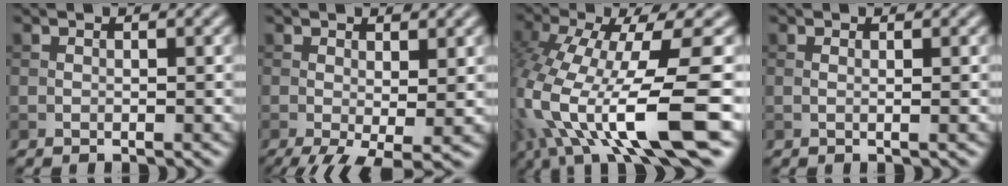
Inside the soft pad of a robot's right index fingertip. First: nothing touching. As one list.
[{"total": 5.2, "force": [-1.4, 1.7, 4.7], "torque": [-0.085, -0.016, -0.018]}, {"total": 12.9, "force": [-3.5, 4.0, 11.8], "torque": [-0.235, -0.019, -0.049]}, {"total": 0.7, "force": [0.2, 0.2, 0.7], "torque": [-0.009, 0.000, -0.003]}]